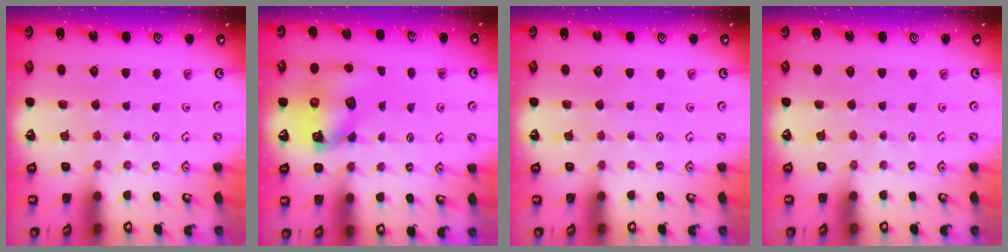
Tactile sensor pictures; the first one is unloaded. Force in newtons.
{"total": 8.9, "press": 8.9, "slide": 1.1}
{"total": 0.0}
{"total": 0.0}